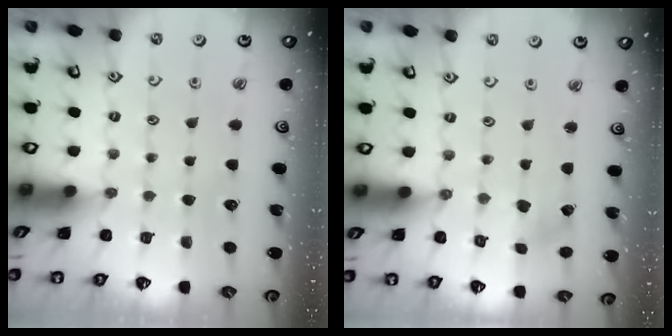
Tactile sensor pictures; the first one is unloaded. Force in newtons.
{"total": 1.6, "press": 1.5, "slide": 0.2}